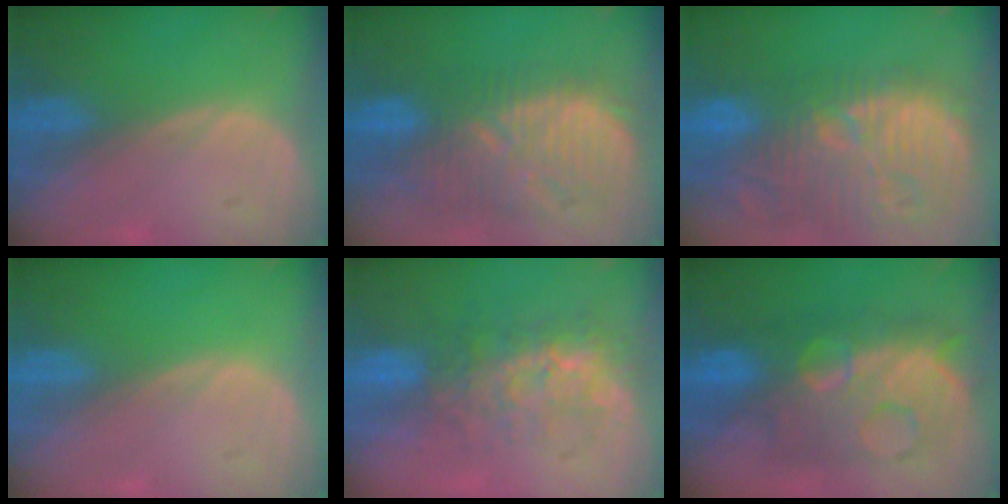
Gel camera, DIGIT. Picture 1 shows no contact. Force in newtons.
{"total": 12.1, "press": 11.2, "slide": 4.6}
{"total": 14.8, "press": 13.1, "slide": 6.9}
{"total": 0.0}
{"total": 8.0, "press": 7.6, "slide": 2.5}
{"total": 11.2, "press": 11.2, "slide": 1.0}